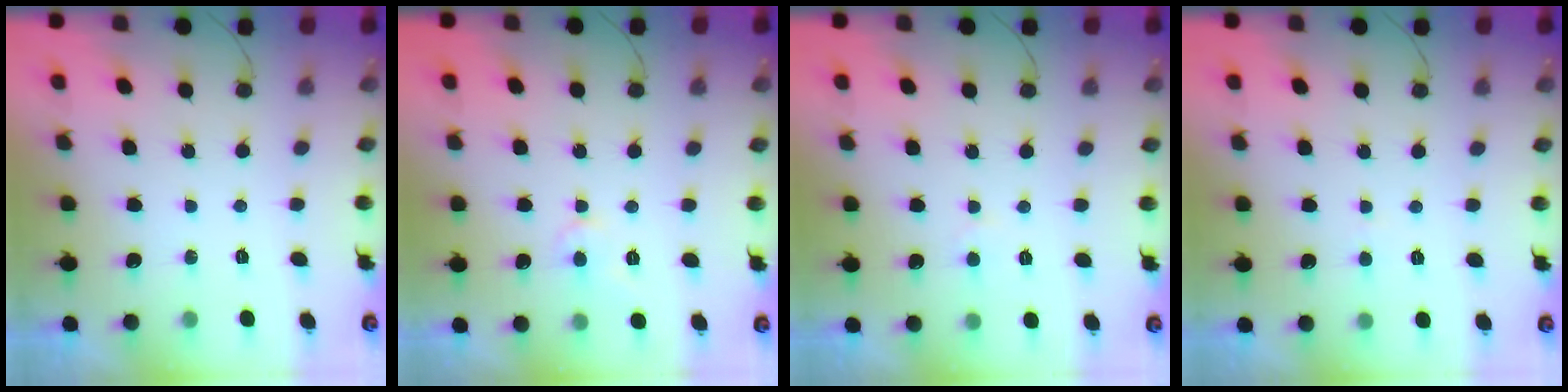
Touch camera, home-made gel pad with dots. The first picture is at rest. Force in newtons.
{"total": 3.6, "press": 3.6, "slide": 0.3}
{"total": 2.8, "press": 2.8, "slide": 0.3}
{"total": 0.7, "press": 0.7, "slide": 0.1}